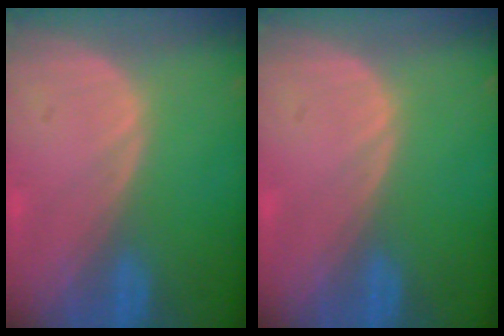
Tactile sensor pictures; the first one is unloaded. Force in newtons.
{"total": 0.0}